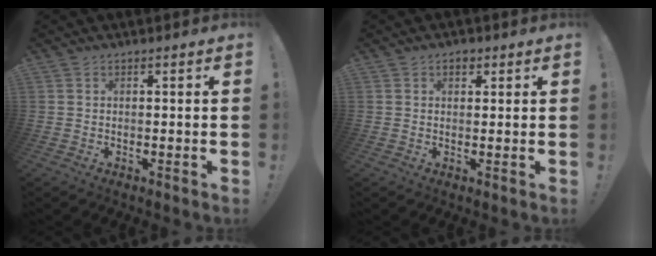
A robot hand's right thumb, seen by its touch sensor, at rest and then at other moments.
{"total": 2.2, "force": [1.1, 1.6, 1.1], "torque": [-0.004, -0.004, 0.016]}